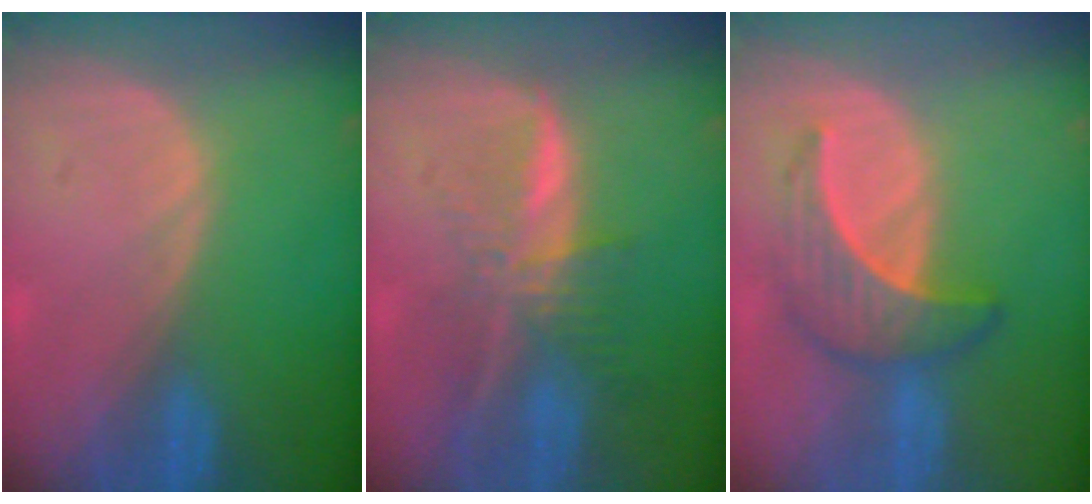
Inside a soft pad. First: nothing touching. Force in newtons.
{"total": 7.7, "press": 6.5, "slide": 4.1}
{"total": 6.4, "press": 6.3, "slide": 1.1}